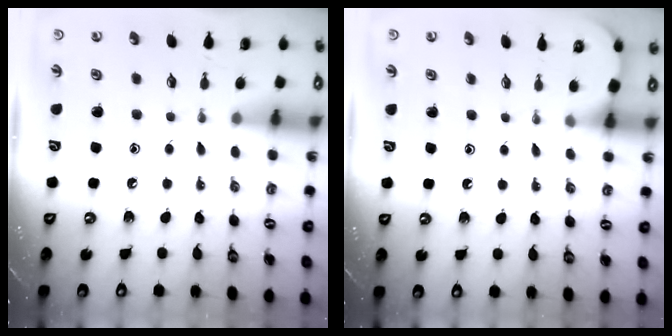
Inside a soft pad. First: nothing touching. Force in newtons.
{"total": 2.5, "press": 2.5, "slide": 0.2}